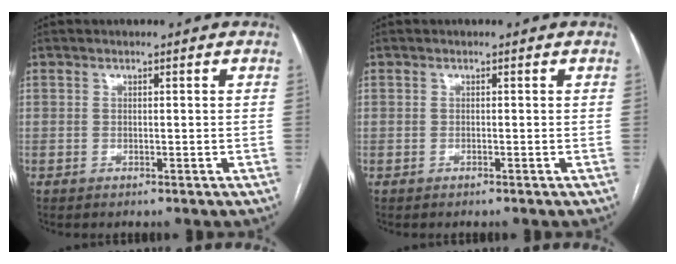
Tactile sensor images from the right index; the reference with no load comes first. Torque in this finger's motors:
{"motor_torque": [-0.83, 0.68, -0.32, -0.13]}